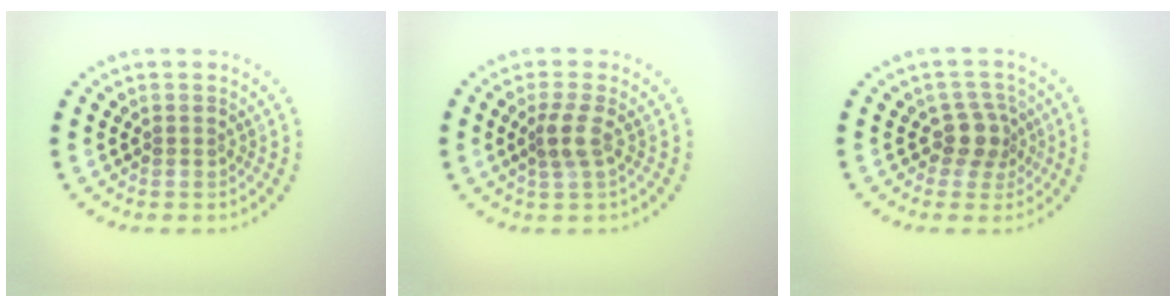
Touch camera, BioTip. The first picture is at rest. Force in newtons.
{"total": 2.0, "press": 1.6, "slide": 1.2}
{"total": 2.7, "press": 2.1, "slide": 1.7}